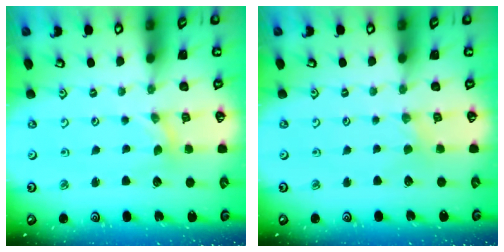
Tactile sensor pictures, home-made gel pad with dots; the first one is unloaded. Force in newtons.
{"total": 0.5, "press": 0.5, "slide": 0.2}